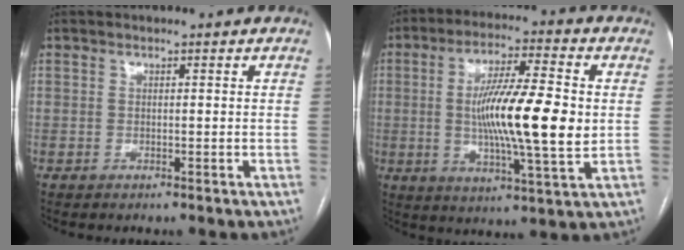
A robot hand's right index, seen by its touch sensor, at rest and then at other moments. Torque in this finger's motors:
{"motor_torque": [0.57, 0.00, 0.43, 0.17]}